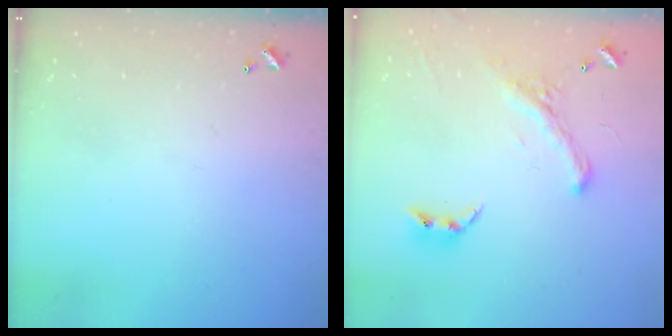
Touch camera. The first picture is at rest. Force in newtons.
{"total": 2.6, "press": 2.3, "slide": 1.3}